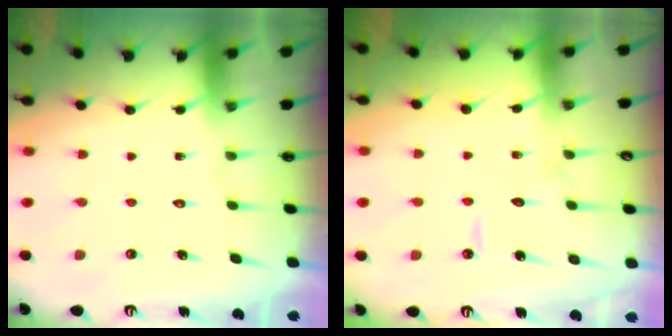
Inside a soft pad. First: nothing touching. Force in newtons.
{"total": 4.9, "press": 4.8, "slide": 0.5}